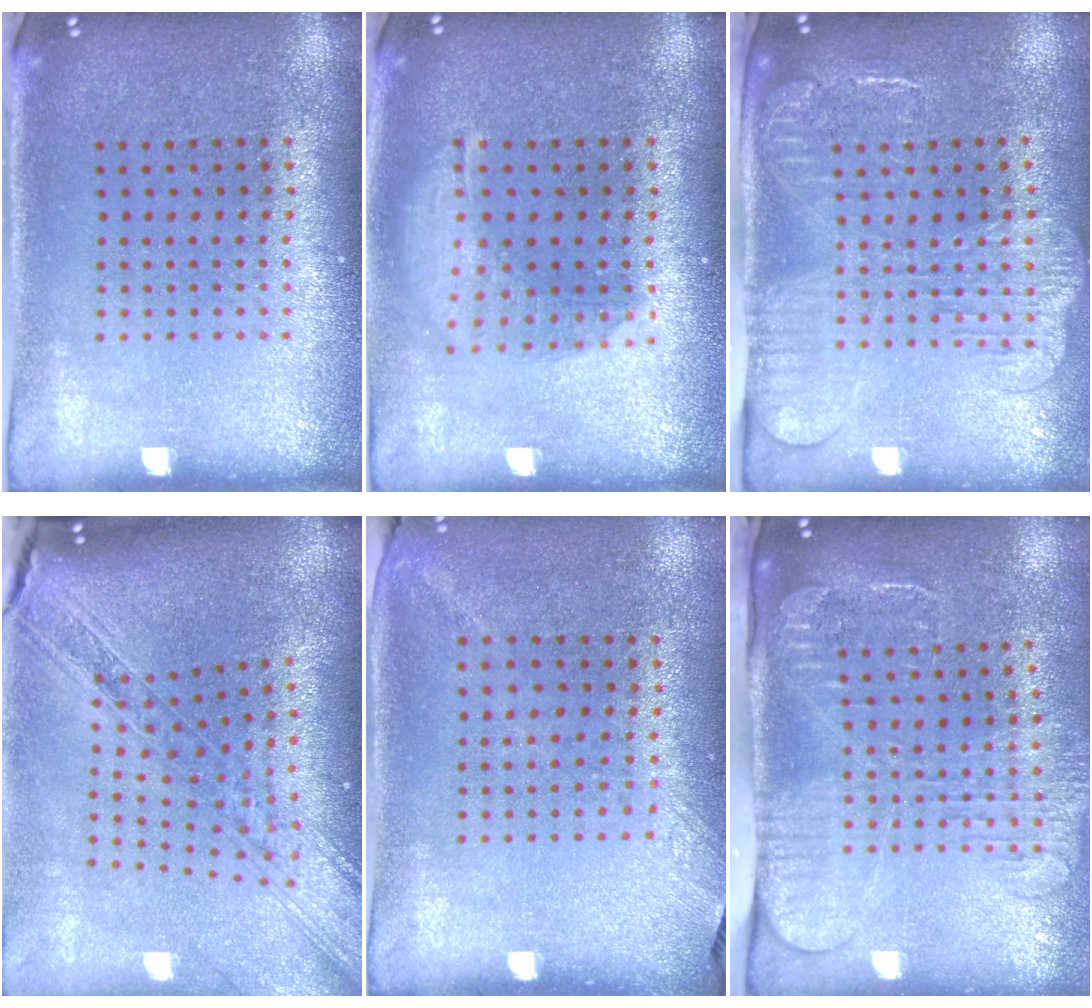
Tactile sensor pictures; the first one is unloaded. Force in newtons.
{"total": 1.5, "press": 1.3, "slide": 0.7}
{"total": 2.4, "press": 2.0, "slide": 1.4}
{"total": 2.4, "press": 2.0, "slide": 1.3}
{"total": 1.3, "press": 1.0, "slide": 0.8}
{"total": 2.7, "press": 2.0, "slide": 1.7}